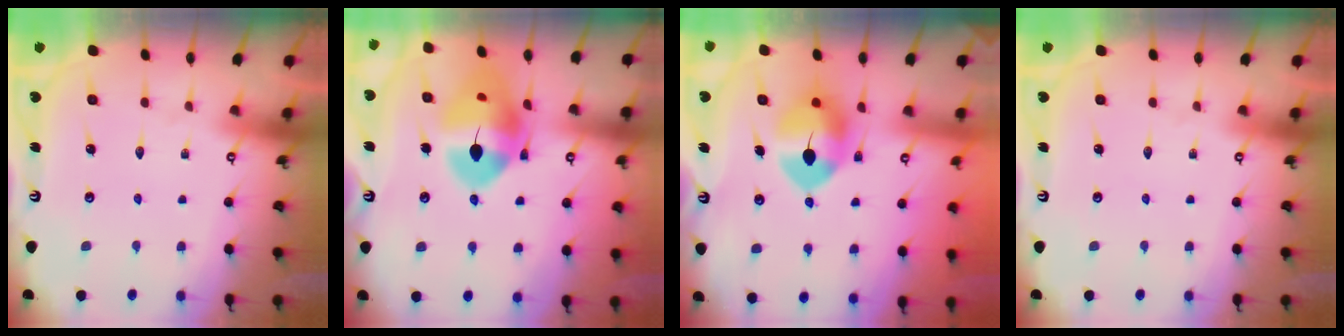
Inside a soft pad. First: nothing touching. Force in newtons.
{"total": 15.8, "press": 15.7, "slide": 1.8}
{"total": 9.3, "press": 9.2, "slide": 1.4}
{"total": 0.0}